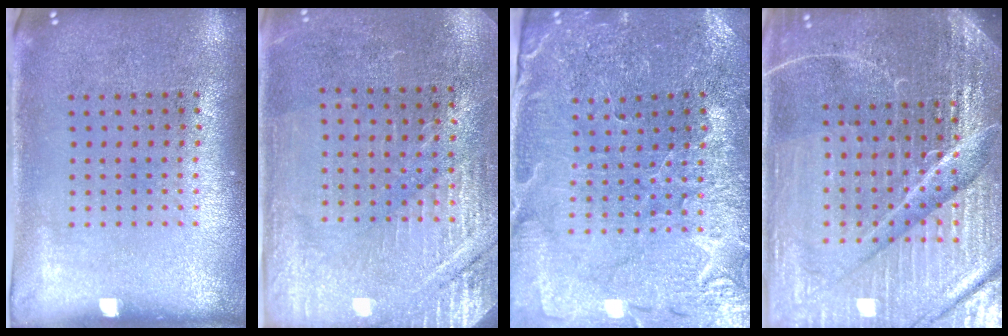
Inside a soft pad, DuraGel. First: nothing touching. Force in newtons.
{"total": 2.8, "press": 2.8, "slide": 0.4}
{"total": 1.5, "press": 1.5, "slide": 0.1}
{"total": 6.4, "press": 5.7, "slide": 3.0}